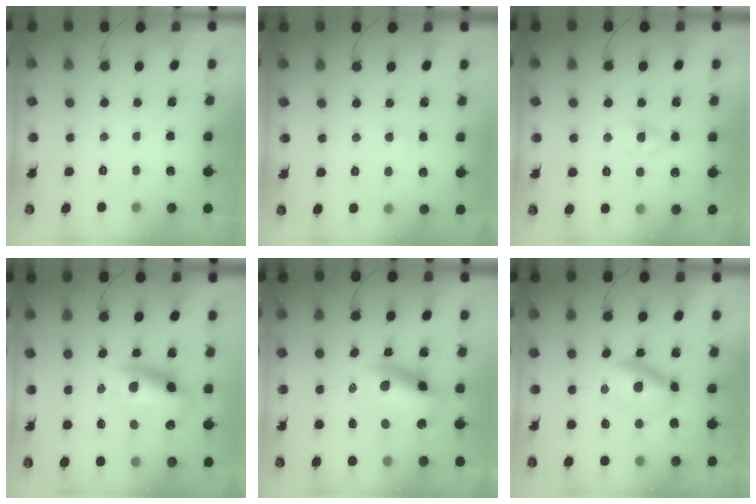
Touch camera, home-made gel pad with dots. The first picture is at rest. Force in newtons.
{"total": 2.2, "press": 2.1, "slide": 0.8}
{"total": 1.7, "press": 1.4, "slide": 0.8}
{"total": 13.4, "press": 12.9, "slide": 3.7}
{"total": 12.0, "press": 11.6, "slide": 3.0}
{"total": 7.2, "press": 7.0, "slide": 1.6}